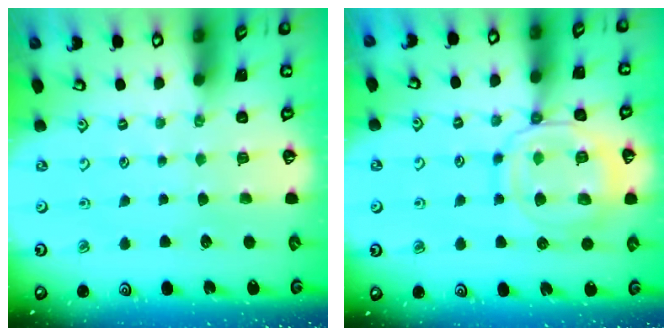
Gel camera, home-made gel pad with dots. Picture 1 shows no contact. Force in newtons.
{"total": 14.9, "press": 14.8, "slide": 1.5}